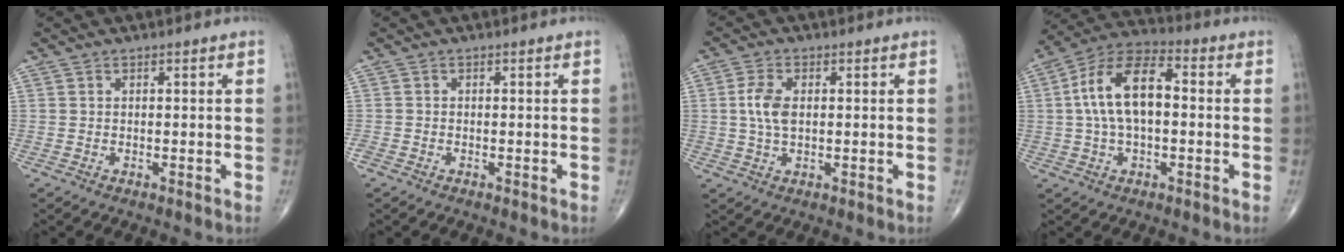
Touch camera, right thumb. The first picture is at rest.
{"total": 0.7, "force": [-0.4, 0.5, 0.2], "torque": [-0.006, 0.000, -0.009]}
{"total": 5.2, "force": [0.6, 2.9, 4.4], "torque": [-0.094, 0.002, 0.009]}
{"total": 13.8, "force": [0.8, 7.2, 11.7], "torque": [-0.213, 0.038, 0.006]}